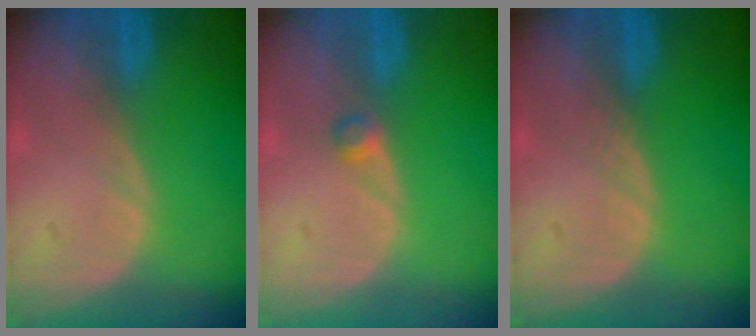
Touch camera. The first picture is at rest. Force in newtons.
{"total": 1.6, "press": 1.4, "slide": 0.8}
{"total": 0.6, "press": 0.6, "slide": 0.0}